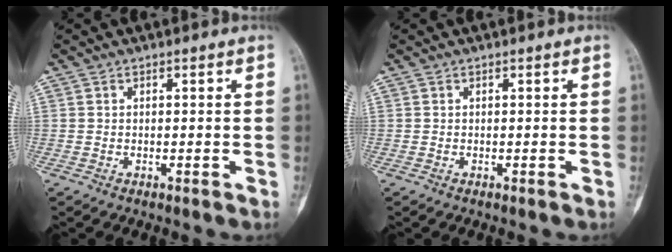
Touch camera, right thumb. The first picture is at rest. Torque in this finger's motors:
{"motor_torque": [0.00, 0.00, 0.04, -0.03, 0.00]}